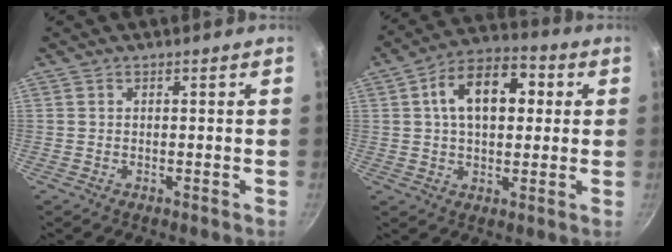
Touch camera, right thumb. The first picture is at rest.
{"total": 14.3, "force": [2.9, 8.8, 11.0], "torque": [-0.135, 0.020, 0.031]}